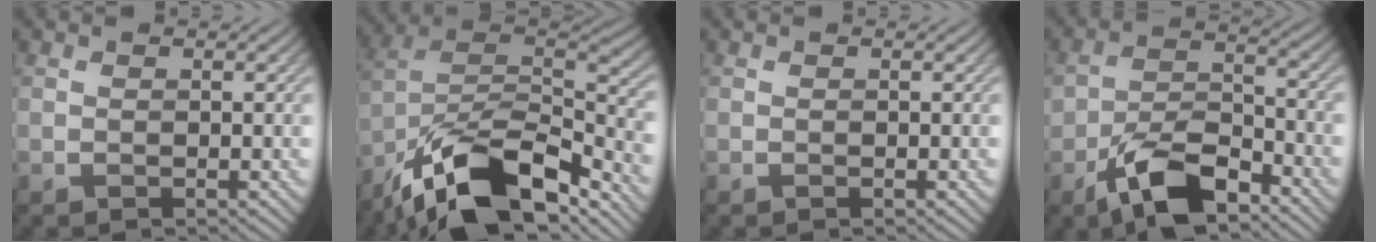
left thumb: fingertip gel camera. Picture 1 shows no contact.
{"total": 17.1, "force": [-11.9, 6.8, 10.2], "torque": [-0.221, -0.014, -0.206]}
{"total": 0.7, "force": [-0.4, 0.0, 0.6], "torque": [-0.013, -0.002, -0.008]}
{"total": 9.3, "force": [-6.0, 4.2, 5.8], "torque": [-0.100, 0.002, -0.121]}